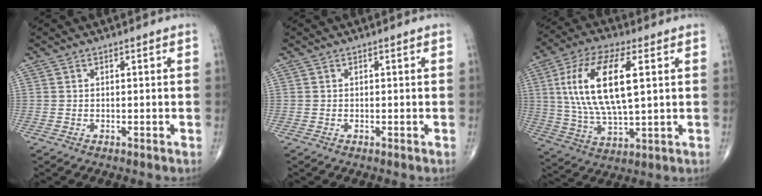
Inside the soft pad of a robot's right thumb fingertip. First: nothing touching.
{"total": 0.0}
{"total": 18.1, "force": [4.1, 7.0, 16.2], "torque": [-0.320, -0.002, 0.076]}